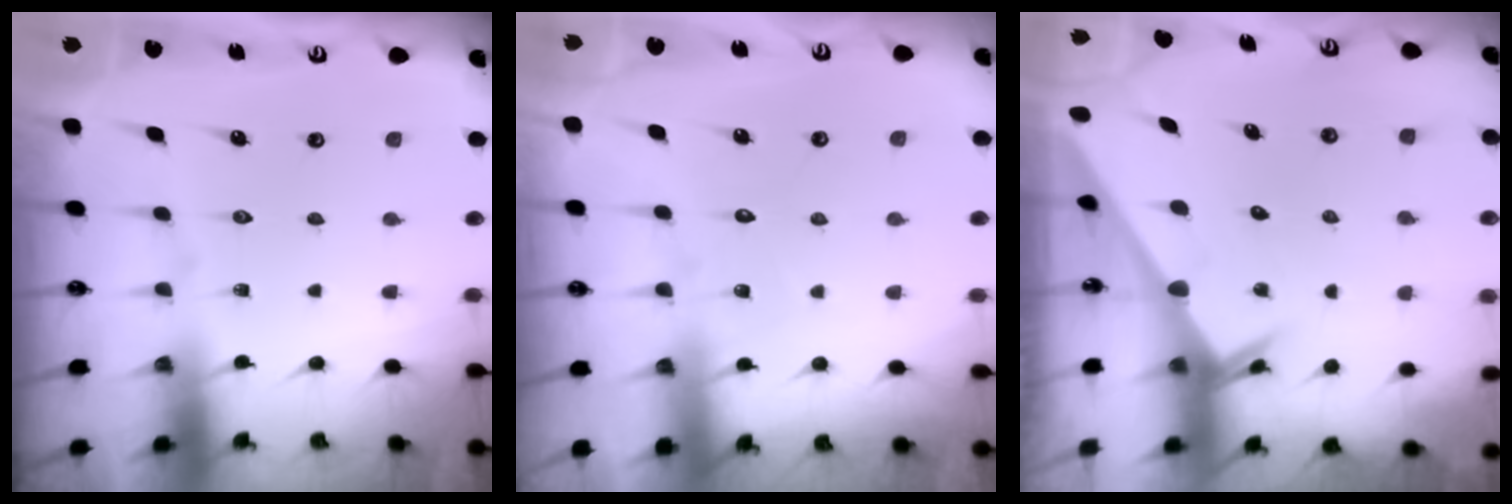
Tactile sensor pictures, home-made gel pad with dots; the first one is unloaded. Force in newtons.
{"total": 5.4, "press": 5.4, "slide": 0.4}
{"total": 1.8, "press": 1.8, "slide": 0.1}